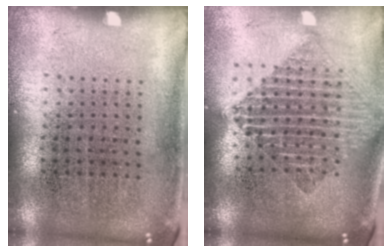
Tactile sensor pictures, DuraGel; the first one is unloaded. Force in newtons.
{"total": 1.9, "press": 1.6, "slide": 1.0}